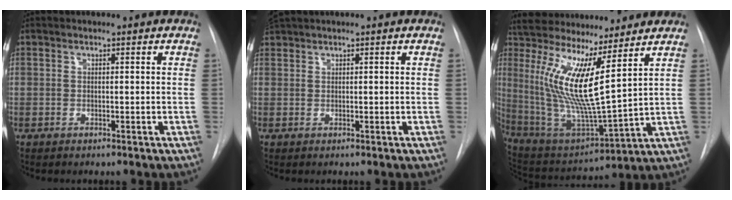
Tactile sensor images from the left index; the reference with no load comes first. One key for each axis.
{"total": 1.9, "fx": 1.9, "fy": -0.2, "fz": 0.4, "tx": -0.009, "ty": 0.023, "tz": 0.042}
{"total": 19.6, "fx": 7.8, "fy": 2.9, "fz": 17.8, "tx": -0.368, "ty": 0.000, "tz": 0.143}